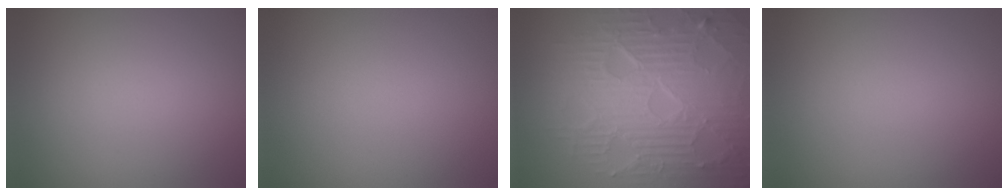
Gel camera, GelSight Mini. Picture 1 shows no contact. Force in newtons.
{"total": 0.0}
{"total": 10.7, "press": 6.9, "slide": 8.2}
{"total": 0.0}